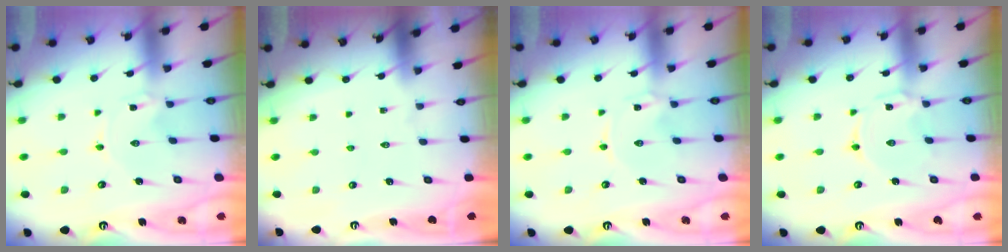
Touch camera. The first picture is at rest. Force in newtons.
{"total": 0.0}
{"total": 0.0}
{"total": 1.2, "press": 1.1, "slide": 0.4}